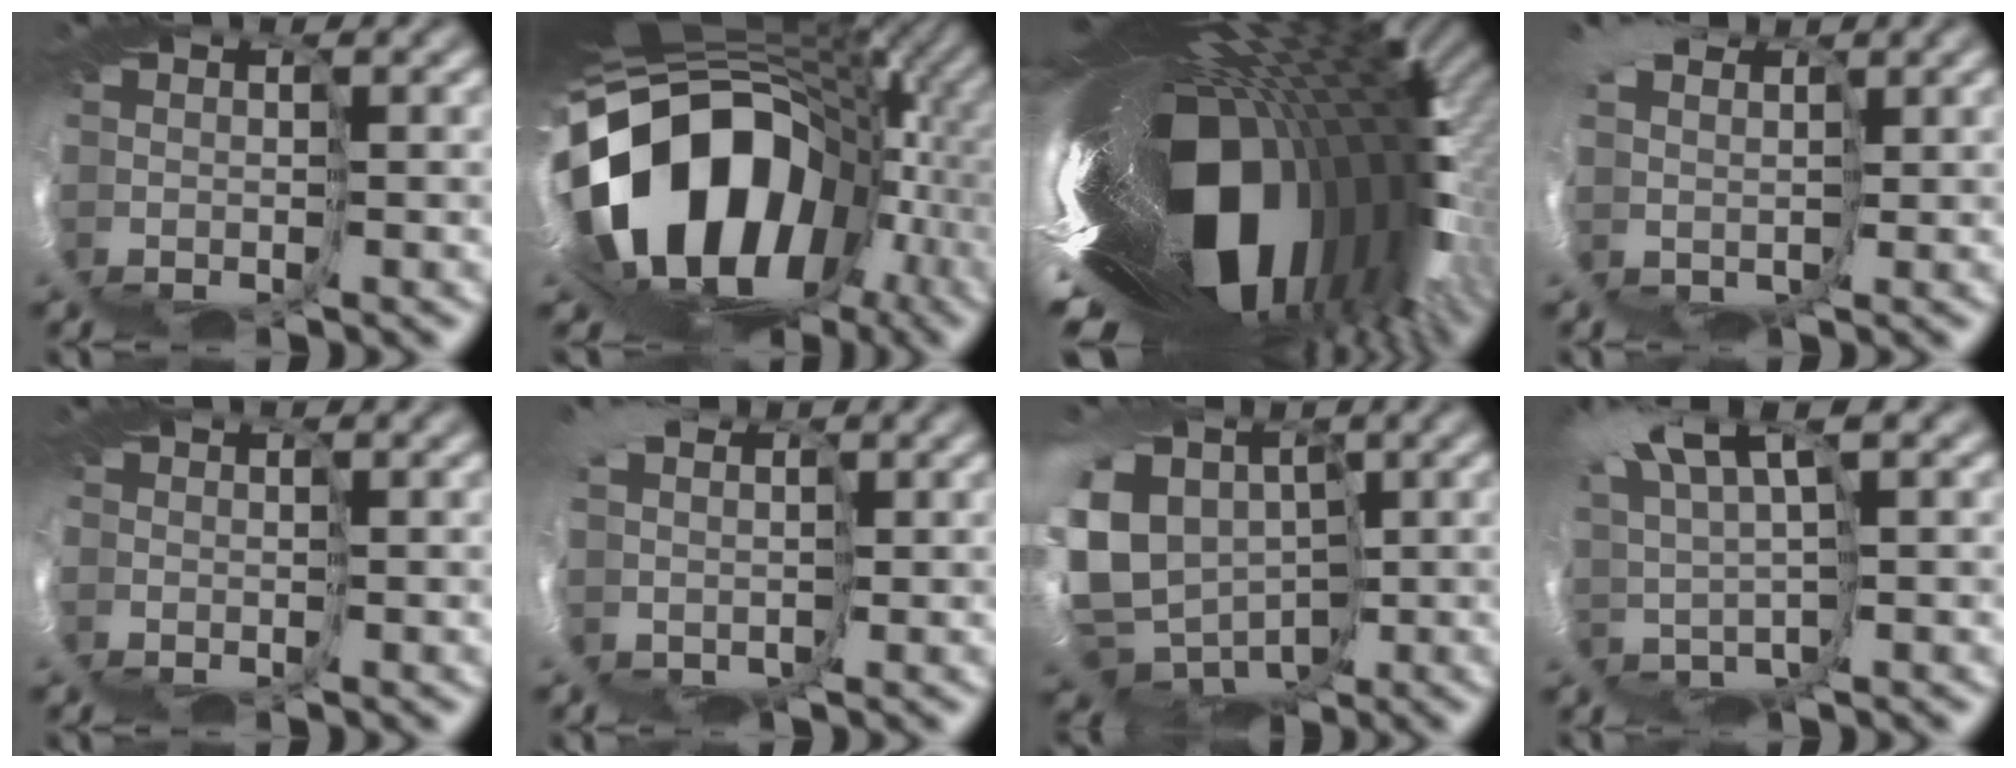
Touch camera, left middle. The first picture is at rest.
{"total": 17.1, "force": [-1.3, 12.0, 12.2], "torque": [-0.231, -0.021, -0.024]}
{"total": 17.6, "force": [-3.3, 8.4, 15.1], "torque": [-0.264, -0.012, -0.080]}
{"total": 4.6, "force": [2.0, 3.7, 1.9], "torque": [-0.039, -0.013, 0.021]}
{"total": 2.6, "force": [-0.7, 2.1, 1.3], "torque": [-0.035, -0.006, -0.005]}
{"total": 5.4, "force": [0.7, 4.6, 2.8], "torque": [-0.057, -0.016, -0.002]}
{"total": 14.4, "force": [-0.6, 11.6, 8.5], "torque": [-0.189, -0.004, -0.032]}
{"total": 5.9, "force": [4.1, 0.9, 4.1], "torque": [-0.110, 0.014, 0.067]}